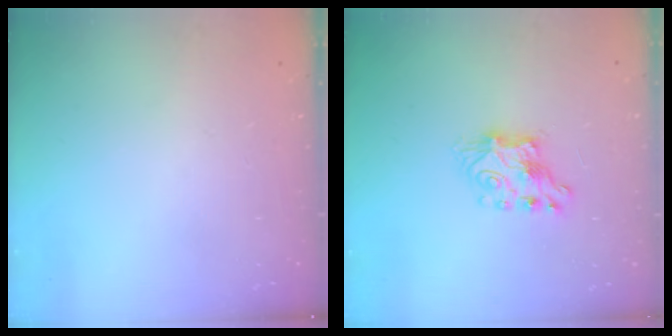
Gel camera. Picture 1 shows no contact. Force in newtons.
{"total": 7.2, "press": 7.2, "slide": 0.4}